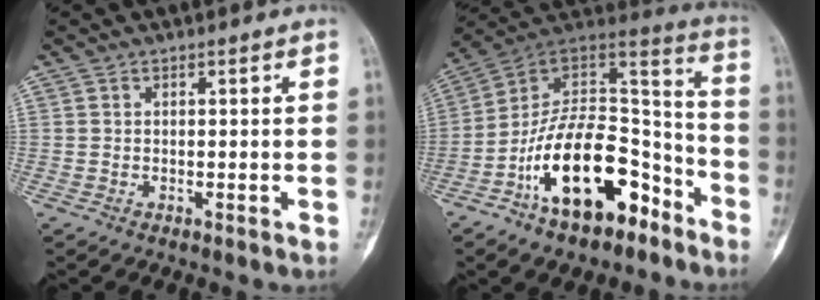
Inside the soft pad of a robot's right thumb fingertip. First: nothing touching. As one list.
[{"total": 22.4, "force": [-11.2, 11.6, 15.6], "torque": [-0.234, 0.108, -0.181]}]